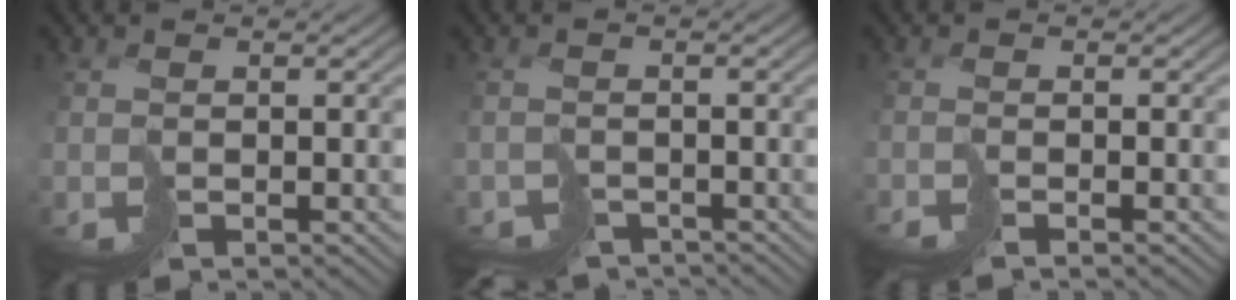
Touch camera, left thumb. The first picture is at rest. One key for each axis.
{"total": 3.6, "fx": -3.3, "fy": 1.4, "fz": 0.4, "tx": 0.007, "ty": -0.015, "tz": -0.060}
{"total": 1.5, "fx": -1.4, "fy": -0.7, "fz": -0.1, "tx": 0.008, "ty": 0.003, "tz": -0.031}